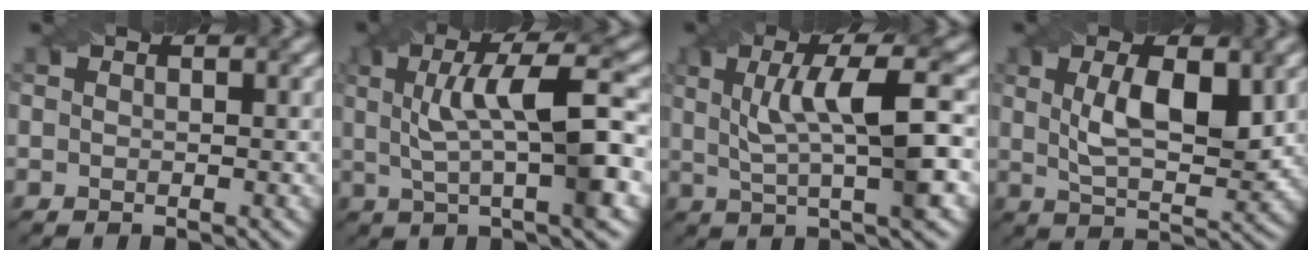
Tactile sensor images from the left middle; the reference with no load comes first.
{"total": 8.3, "force": [1.2, 1.9, 8.0], "torque": [-0.125, 0.012, 0.022]}
{"total": 7.8, "force": [1.5, 1.7, 7.4], "torque": [-0.119, 0.011, 0.027]}
{"total": 6.5, "force": [1.6, 2.5, 5.8], "torque": [-0.107, -0.002, 0.034]}